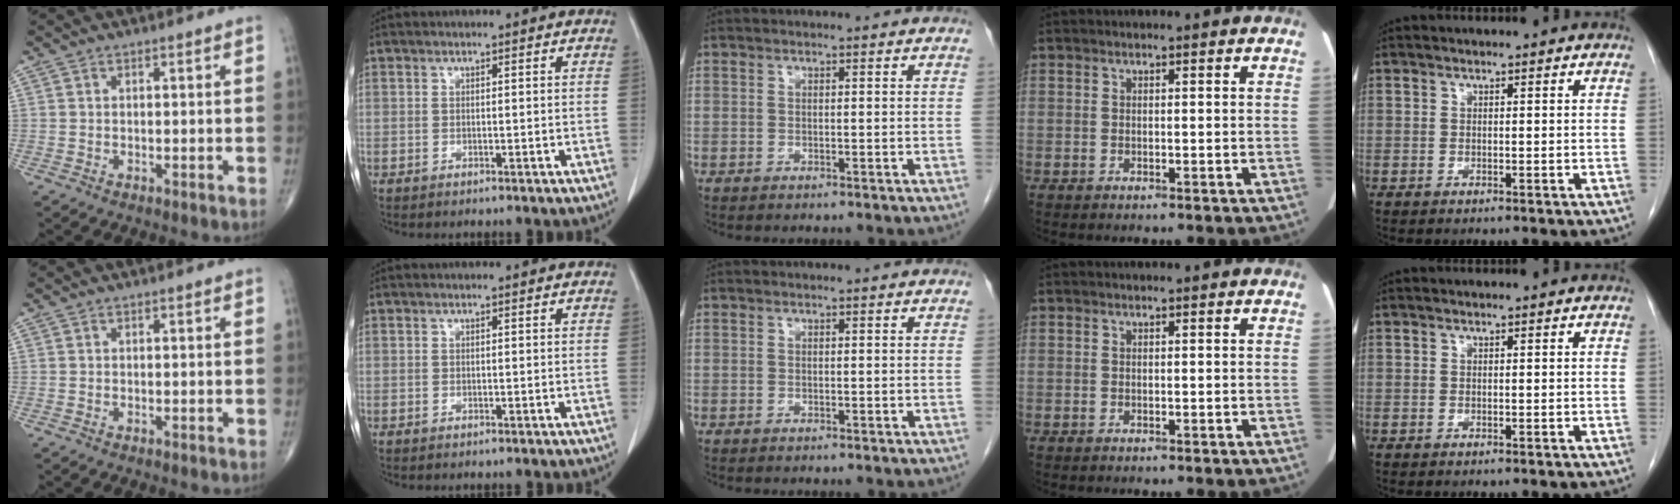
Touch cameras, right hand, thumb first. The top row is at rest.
{}